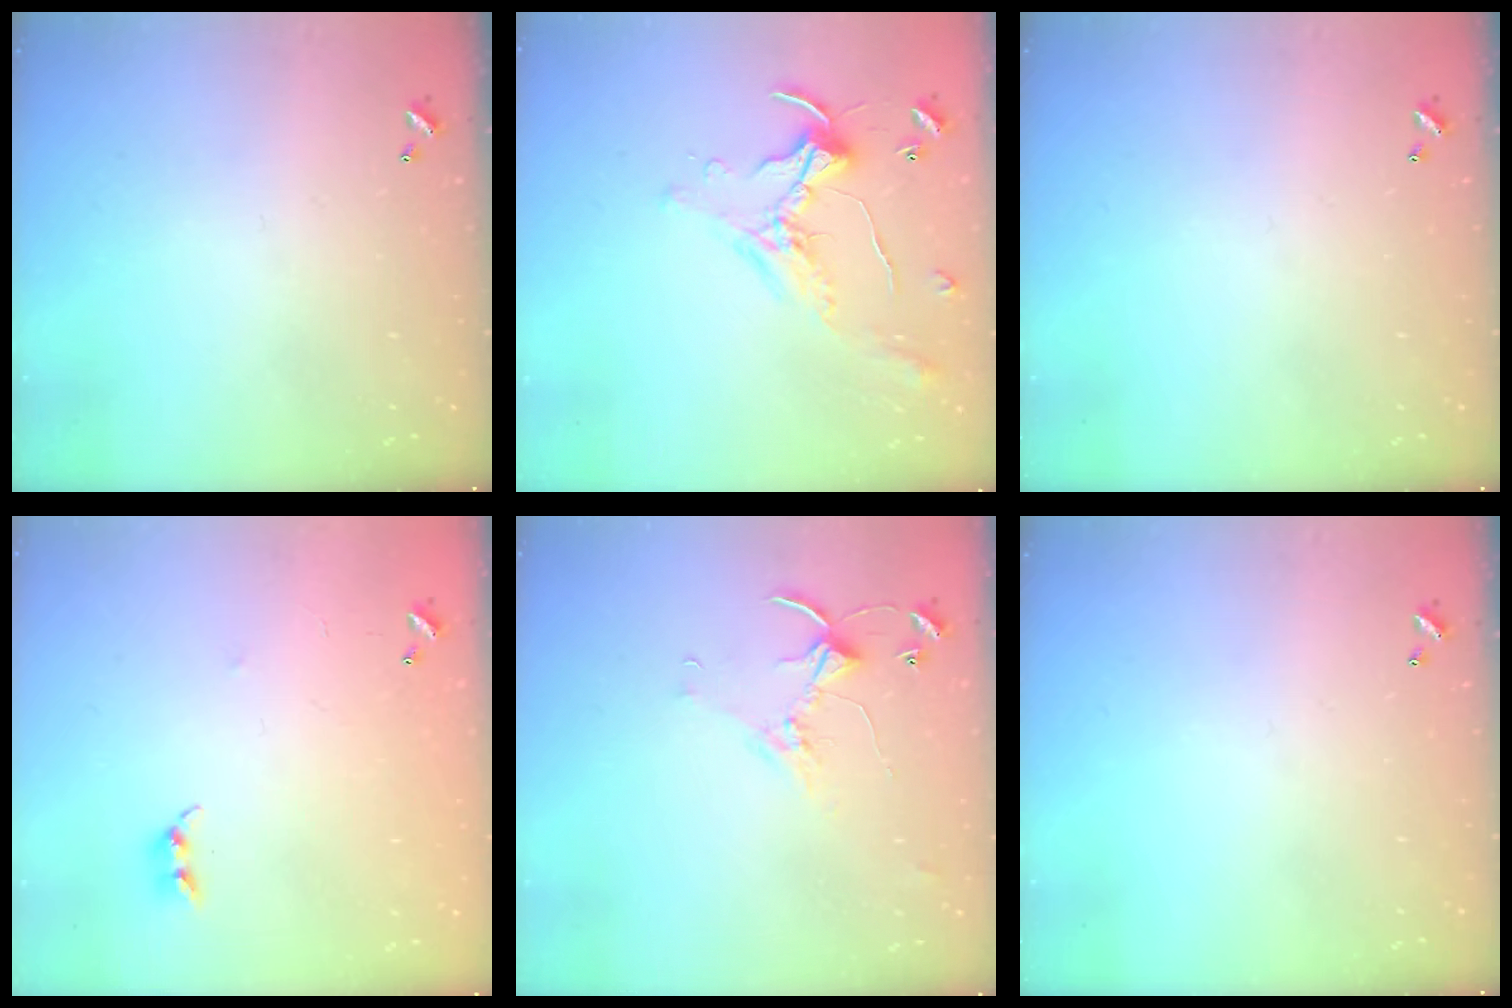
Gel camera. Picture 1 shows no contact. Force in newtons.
{"total": 0.8, "press": 0.8, "slide": 0.2}
{"total": 0.0}
{"total": 7.4, "press": 7.4, "slide": 0.5}
{"total": 2.8, "press": 2.8, "slide": 0.4}
{"total": 0.0}